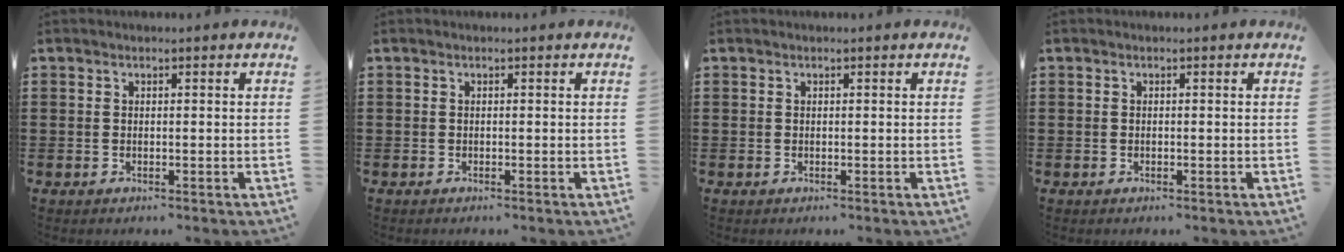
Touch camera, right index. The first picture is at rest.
{"total": 0.0}
{"total": 0.0}
{"total": 0.0}